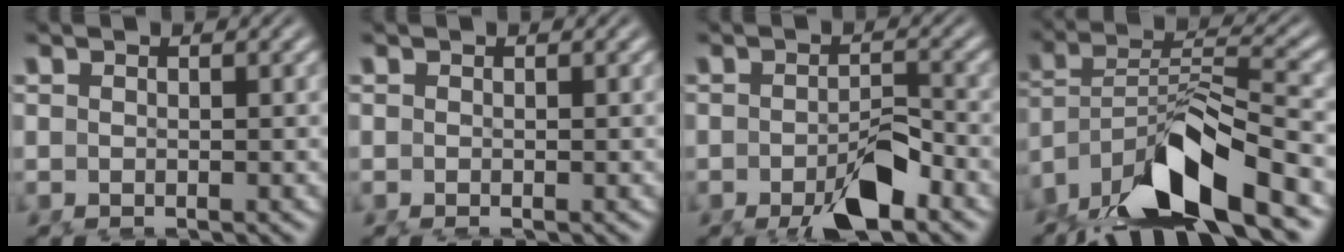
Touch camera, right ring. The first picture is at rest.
{"total": 0.0}
{"total": 4.5, "force": [-2.5, 1.3, 3.5], "torque": [-0.046, -0.010, -0.039]}
{"total": 11.0, "force": [-4.5, 6.8, 7.4], "torque": [-0.150, -0.035, -0.062]}